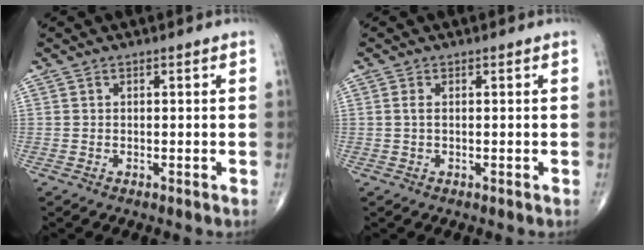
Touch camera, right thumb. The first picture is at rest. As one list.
[{"total": 1.1, "force": [0.2, 0.5, 1.0], "torque": [-0.027, 0.002, 0.004]}]